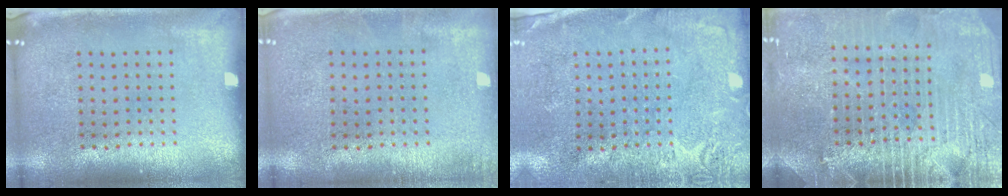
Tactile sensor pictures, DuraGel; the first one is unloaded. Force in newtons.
{"total": 0.7, "press": 0.7, "slide": 0.1}
{"total": 2.6, "press": 2.4, "slide": 1.1}
{"total": 3.7, "press": 3.4, "slide": 1.5}